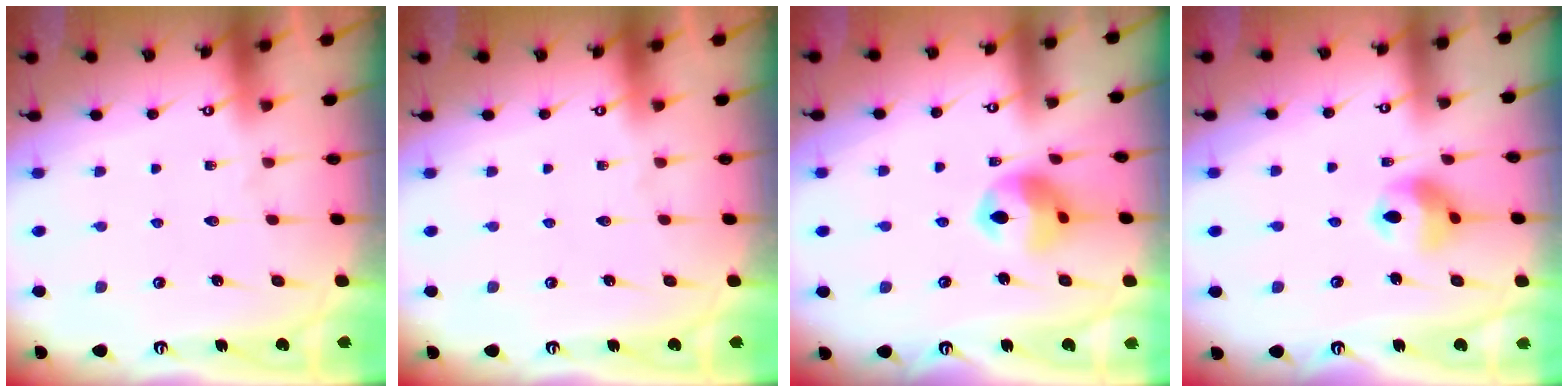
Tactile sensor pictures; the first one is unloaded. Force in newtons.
{"total": 0.0}
{"total": 11.2, "press": 11.1, "slide": 1.4}
{"total": 9.9, "press": 9.7, "slide": 2.0}